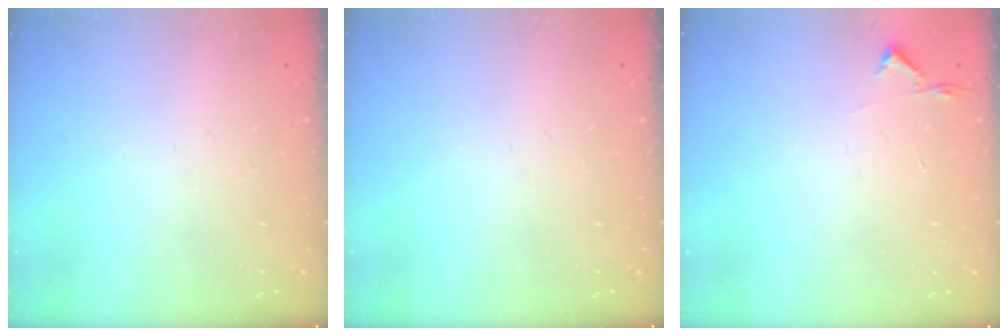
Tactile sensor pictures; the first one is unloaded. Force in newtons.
{"total": 0.0}
{"total": 2.7, "press": 2.6, "slide": 0.4}